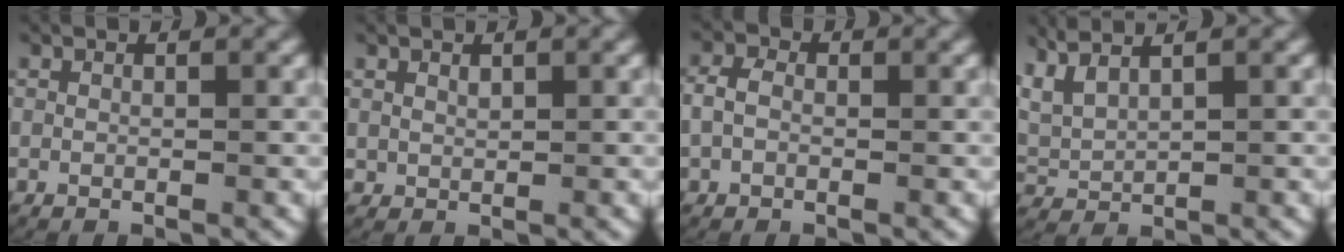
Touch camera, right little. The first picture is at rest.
{"total": 0.9, "force": [0.5, 0.7, 0.3], "torque": [-0.011, -0.006, 0.020]}
{"total": 2.2, "force": [-0.1, 1.7, 1.3], "torque": [-0.037, 0.000, -0.004]}
{"total": 4.9, "force": [2.4, 3.2, 3.0], "torque": [-0.081, 0.002, 0.045]}